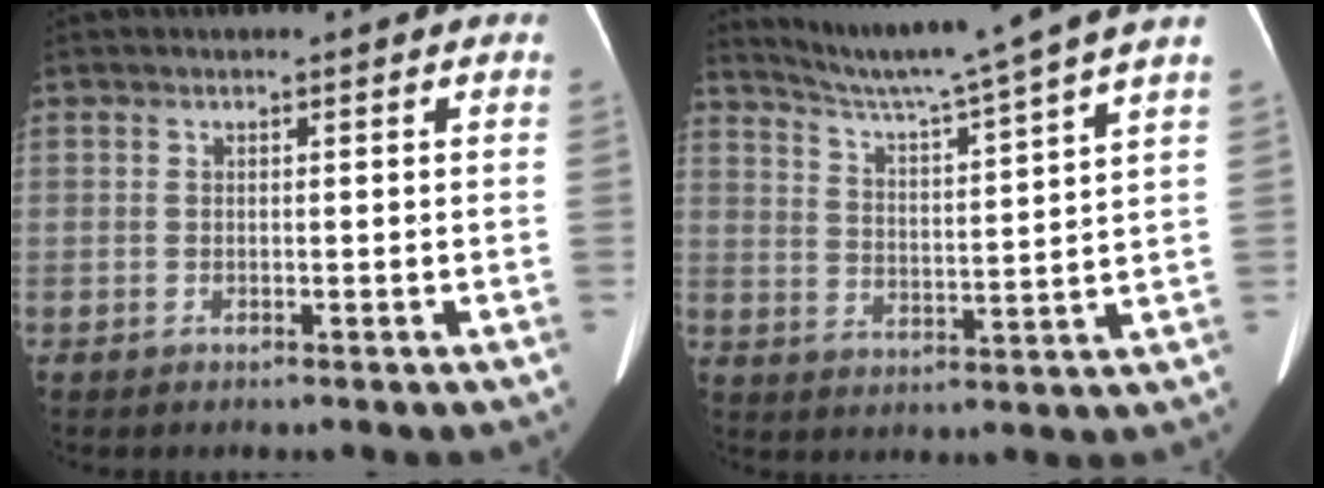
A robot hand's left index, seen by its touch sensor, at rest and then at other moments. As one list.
[{"total": 15.3, "force": [13.3, -2.8, 7.1], "torque": [-0.122, -0.024, 0.191]}]